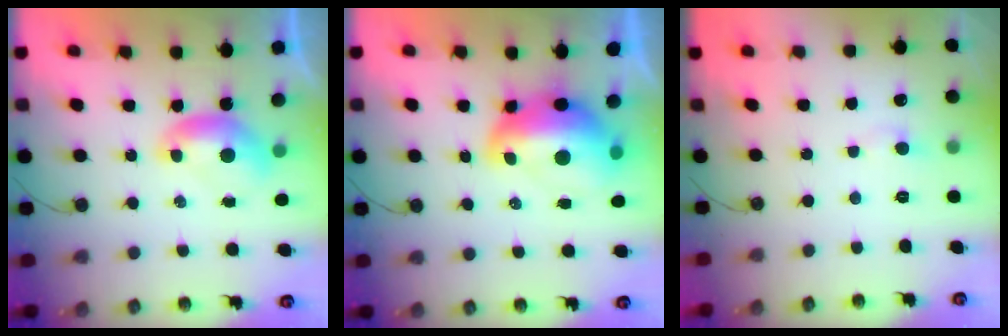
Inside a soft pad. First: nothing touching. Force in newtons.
{"total": 8.9, "press": 8.8, "slide": 1.4}
{"total": 1.4, "press": 1.2, "slide": 0.7}